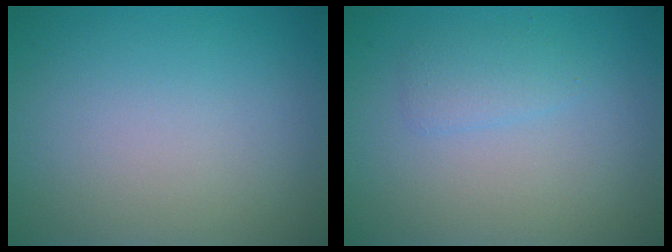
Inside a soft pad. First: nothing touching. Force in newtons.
{"total": 1.4, "press": 1.4, "slide": 0.2}